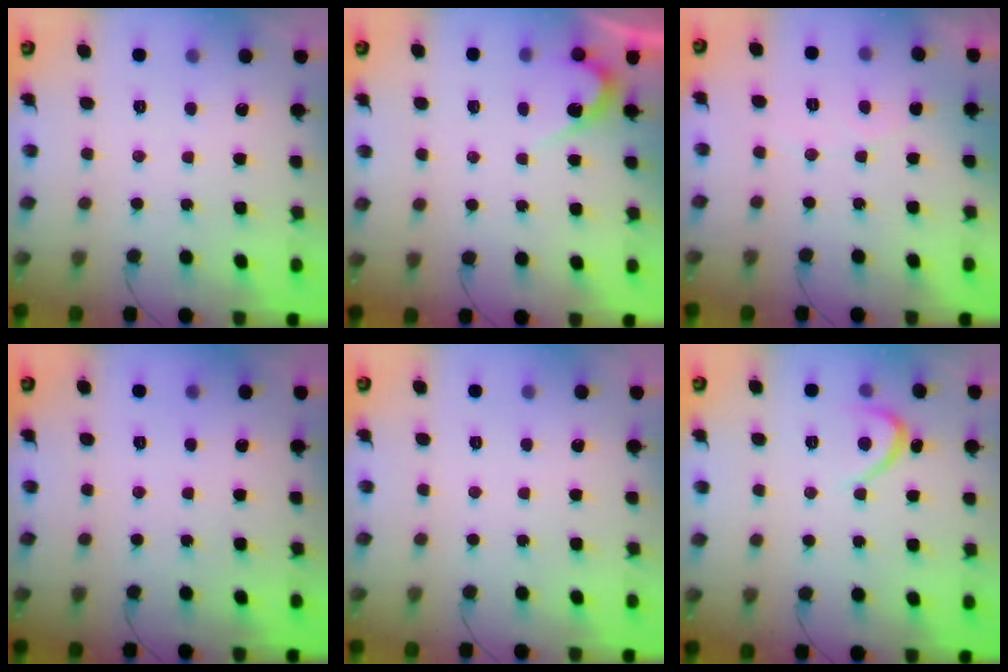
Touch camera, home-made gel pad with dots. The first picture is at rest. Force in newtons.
{"total": 3.8, "press": 3.8, "slide": 0.2}
{"total": 3.3, "press": 3.3, "slide": 0.2}
{"total": 0.0}
{"total": 0.0}
{"total": 3.2, "press": 3.2, "slide": 0.2}